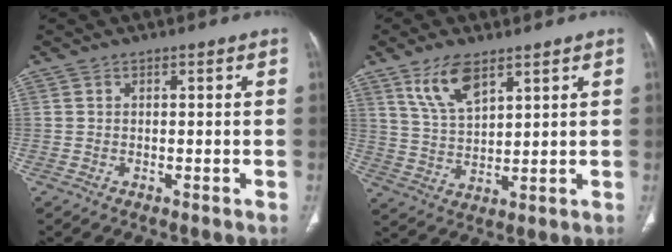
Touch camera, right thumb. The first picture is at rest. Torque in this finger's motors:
{"motor_torque": [-0.76, 0.79, 0.16, 0.20, 0.05]}